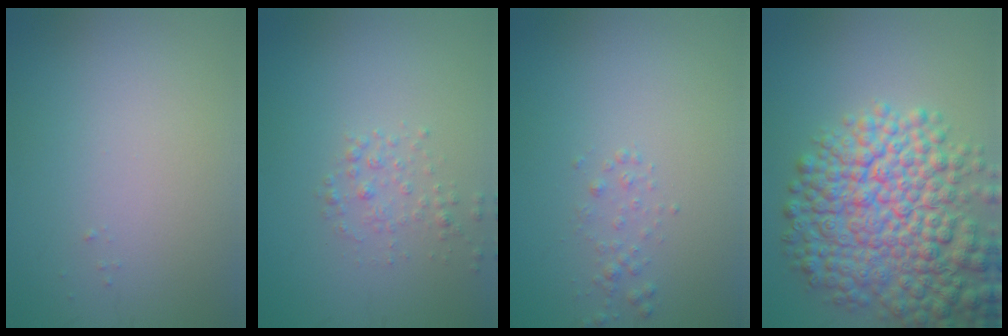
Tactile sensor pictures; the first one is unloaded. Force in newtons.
{"total": 1.4, "press": 1.4, "slide": 0.0}
{"total": 0.9, "press": 0.9, "slide": 0.0}
{"total": 10.7, "press": 10.7, "slide": 0.4}